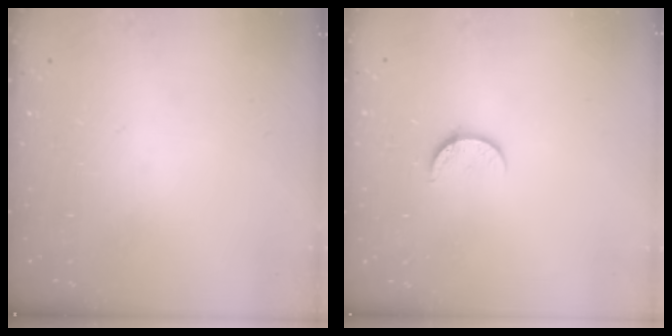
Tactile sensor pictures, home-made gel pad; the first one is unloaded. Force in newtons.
{"total": 6.4, "press": 6.3, "slide": 0.6}